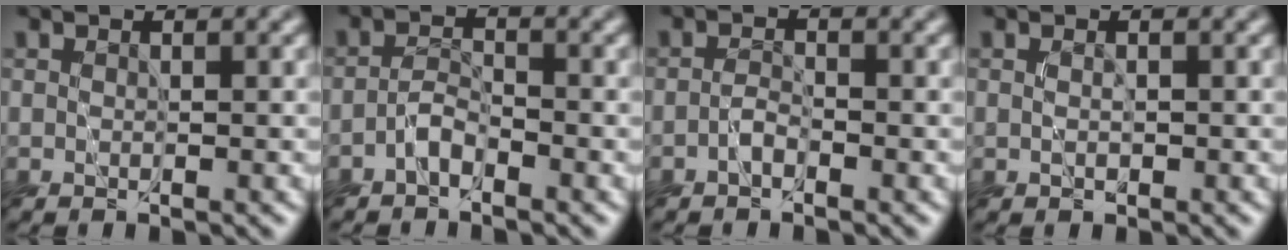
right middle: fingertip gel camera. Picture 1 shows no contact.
{"total": 1.9, "force": [-1.6, 0.7, 0.8], "torque": [-0.016, 0.008, -0.037]}
{"total": 1.2, "force": [-1.0, 0.5, 0.5], "torque": [-0.015, 0.004, -0.025]}
{"total": 0.0}